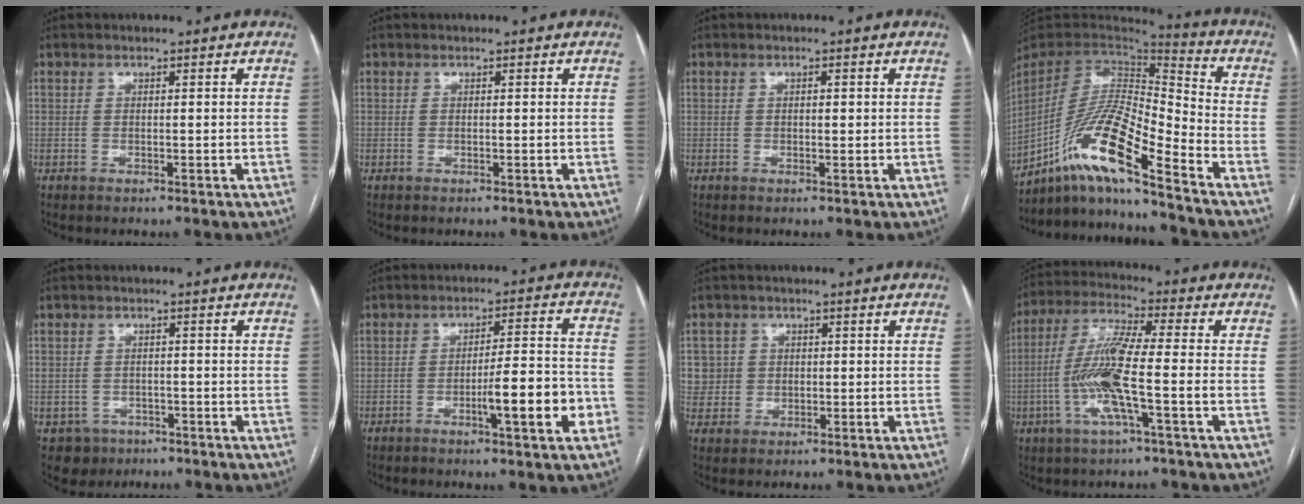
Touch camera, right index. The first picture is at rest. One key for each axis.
{"total": 0.0}
{"total": 0.8, "fx": 0.1, "fy": 0.2, "fz": 0.8, "tx": -0.014, "ty": 0.000, "tz": 0.001}
{"total": 15.8, "fx": -10.4, "fy": 0.5, "fz": 11.9, "tx": -0.235, "ty": 0.007, "tz": -0.191}
{"total": 3.8, "fx": -1.9, "fy": 3.3, "fz": -0.1, "tx": 0.007, "ty": 0.011, "tz": -0.026}
{"total": 9.6, "fx": -3.5, "fy": 1.0, "fz": 8.8, "tx": -0.128, "ty": 0.007, "tz": -0.050}
{"total": 4.8, "fx": 0.9, "fy": 4.8, "fz": -0.1, "tx": 0.018, "ty": 0.012, "tz": 0.020}
{"total": 11.1, "fx": -2.5, "fy": 0.2, "fz": 10.8, "tx": -0.220, "ty": 0.002, "tz": -0.058}